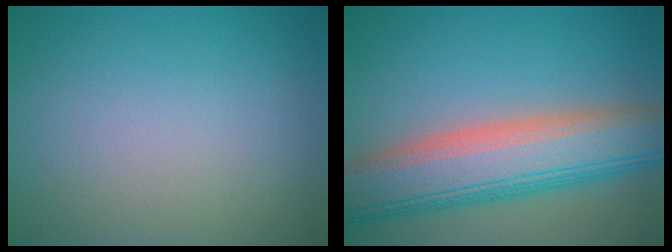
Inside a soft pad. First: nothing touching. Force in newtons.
{"total": 10.0, "press": 10.0, "slide": 0.5}